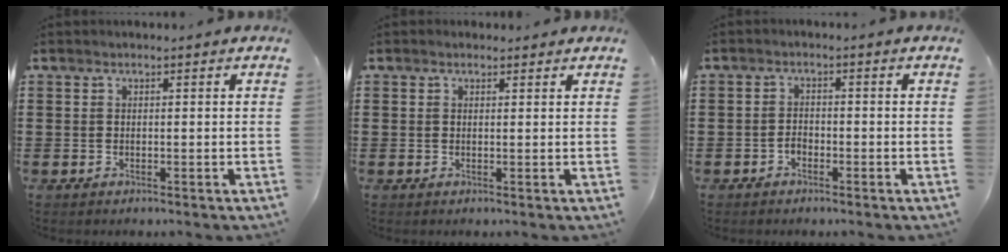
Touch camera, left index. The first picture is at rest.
{"total": 0.7, "force": [0.5, 0.5, 0.2], "torque": [-0.006, 0.004, 0.010]}
{"total": 1.5, "force": [-1.0, 0.9, 0.6], "torque": [-0.017, 0.002, -0.022]}